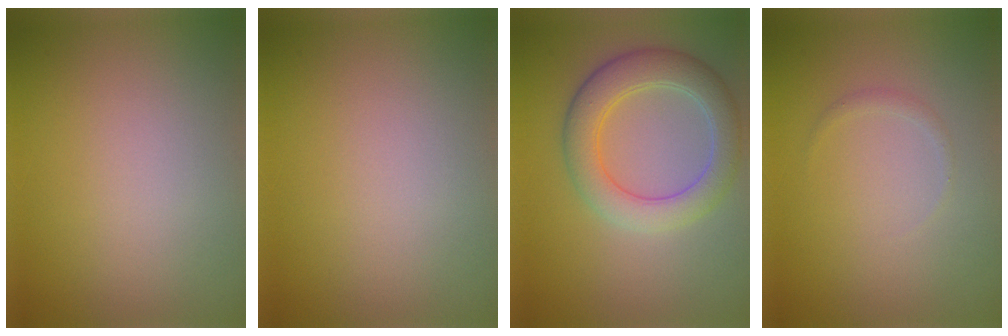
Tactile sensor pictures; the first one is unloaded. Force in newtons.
{"total": 0.0}
{"total": 5.2, "press": 5.2, "slide": 0.1}
{"total": 0.6, "press": 0.6, "slide": 0.0}